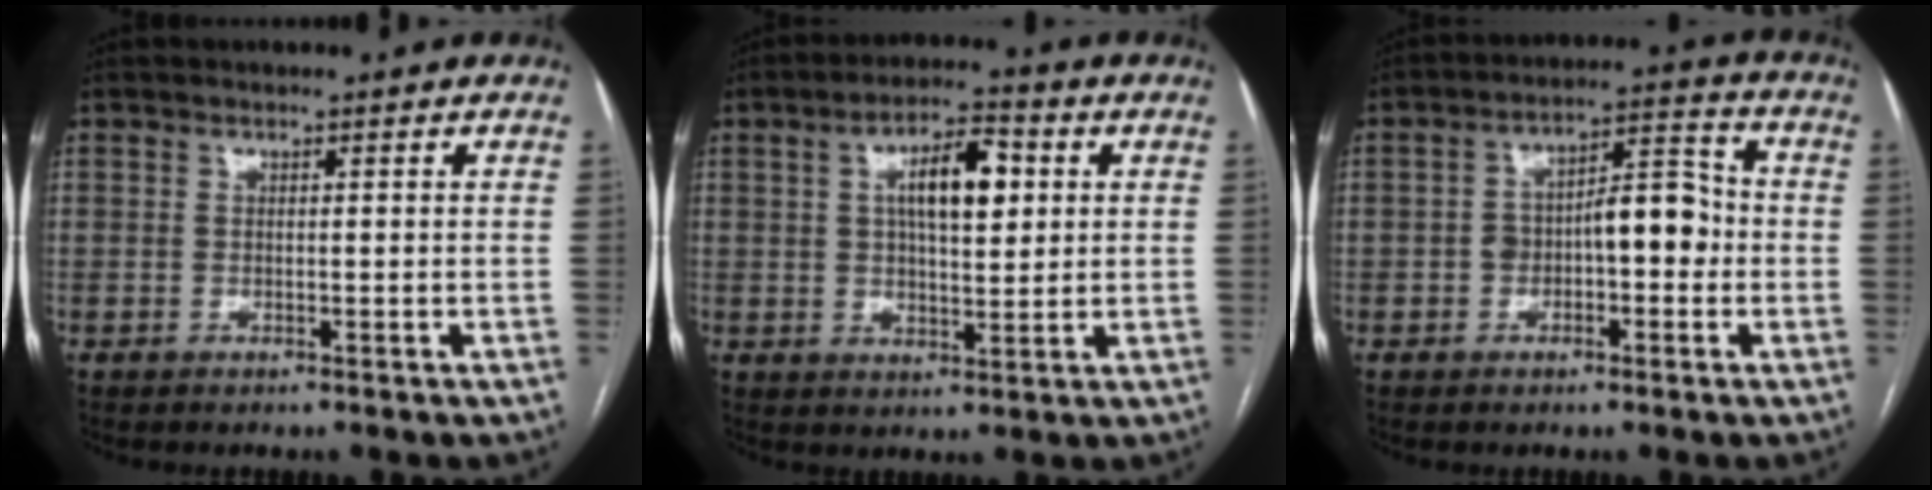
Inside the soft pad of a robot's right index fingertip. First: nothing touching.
{"total": 8.9, "force": [2.3, 3.1, 8.0], "torque": [-0.138, 0.017, 0.038]}
{"total": 8.6, "force": [-1.1, 3.7, 7.7], "torque": [-0.125, 0.038, -0.016]}